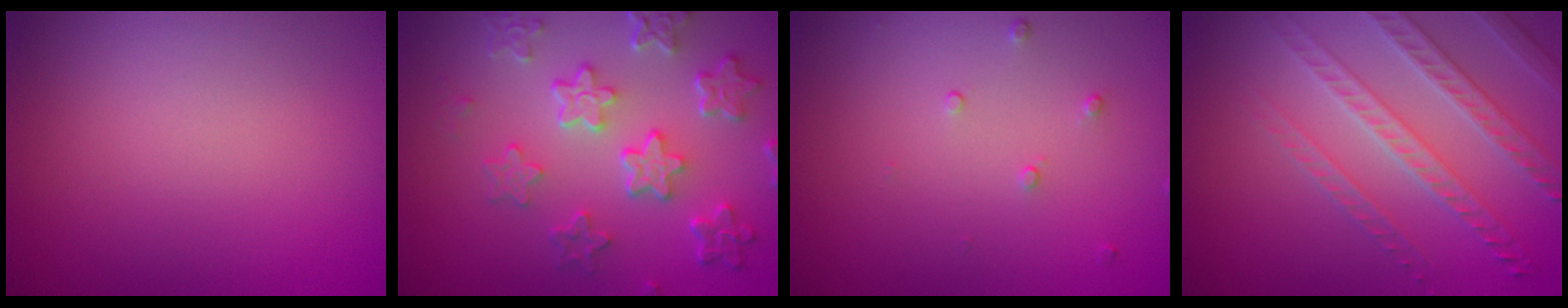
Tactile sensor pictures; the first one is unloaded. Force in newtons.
{"total": 5.9, "press": 4.4, "slide": 3.8}
{"total": 0.7, "press": 0.5, "slide": 0.5}
{"total": 4.1, "press": 3.6, "slide": 2.1}